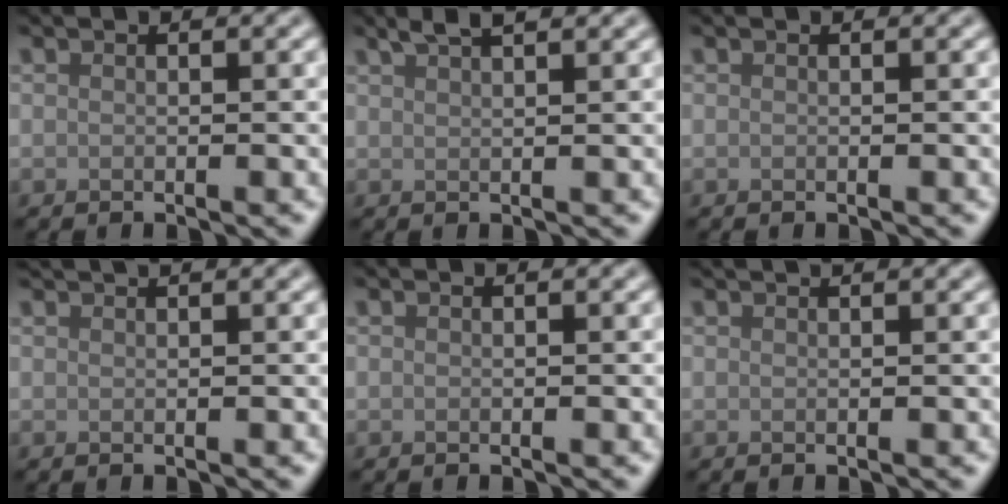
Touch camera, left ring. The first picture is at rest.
{"total": 2.6, "force": [2.0, 0.5, 1.6], "torque": [-0.016, 0.006, 0.033]}
{"total": 0.0}
{"total": 1.4, "force": [1.2, 0.3, 0.7], "torque": [-0.006, 0.000, 0.009]}
{"total": 0.0}
{"total": 1.4, "force": [1.2, 0.4, 0.7], "torque": [-0.006, -0.001, 0.004]}